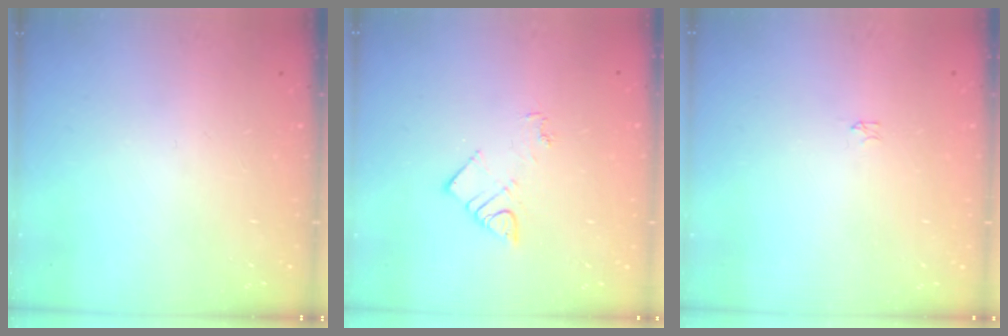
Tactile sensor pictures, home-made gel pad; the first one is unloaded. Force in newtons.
{"total": 5.0, "press": 5.0, "slide": 0.2}
{"total": 0.0}